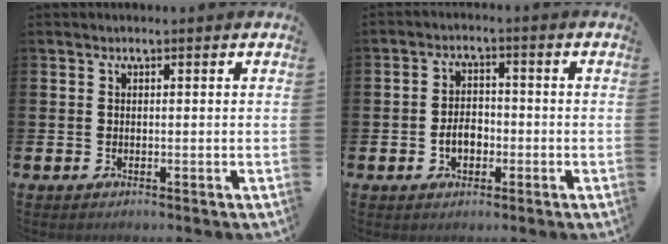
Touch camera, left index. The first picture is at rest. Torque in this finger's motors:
{"motor_torque": [0.38, -0.14, 0.13, 0.03]}